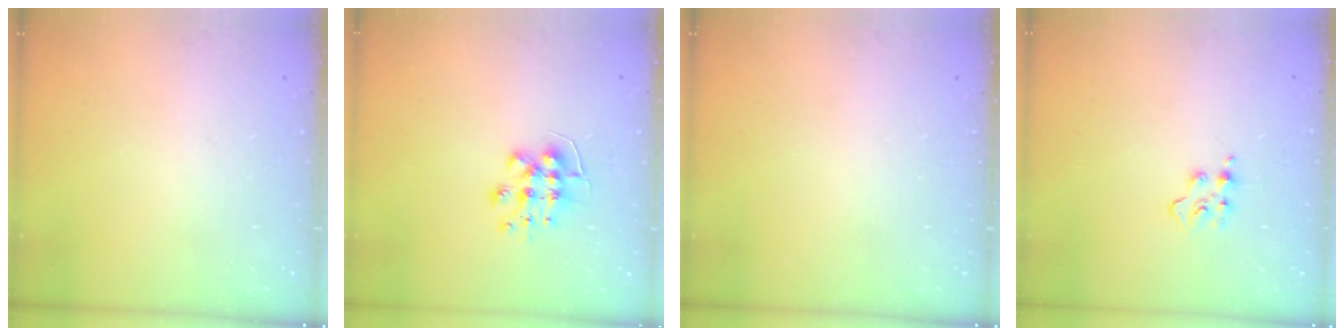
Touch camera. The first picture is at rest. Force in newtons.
{"total": 8.3, "press": 8.3, "slide": 0.4}
{"total": 0.0}
{"total": 3.9, "press": 3.9, "slide": 0.4}